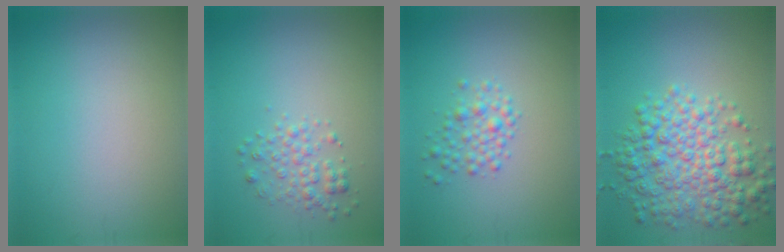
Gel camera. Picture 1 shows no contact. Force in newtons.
{"total": 2.0, "press": 2.0, "slide": 0.1}
{"total": 2.1, "press": 2.1, "slide": 0.1}
{"total": 6.8, "press": 6.8, "slide": 0.2}